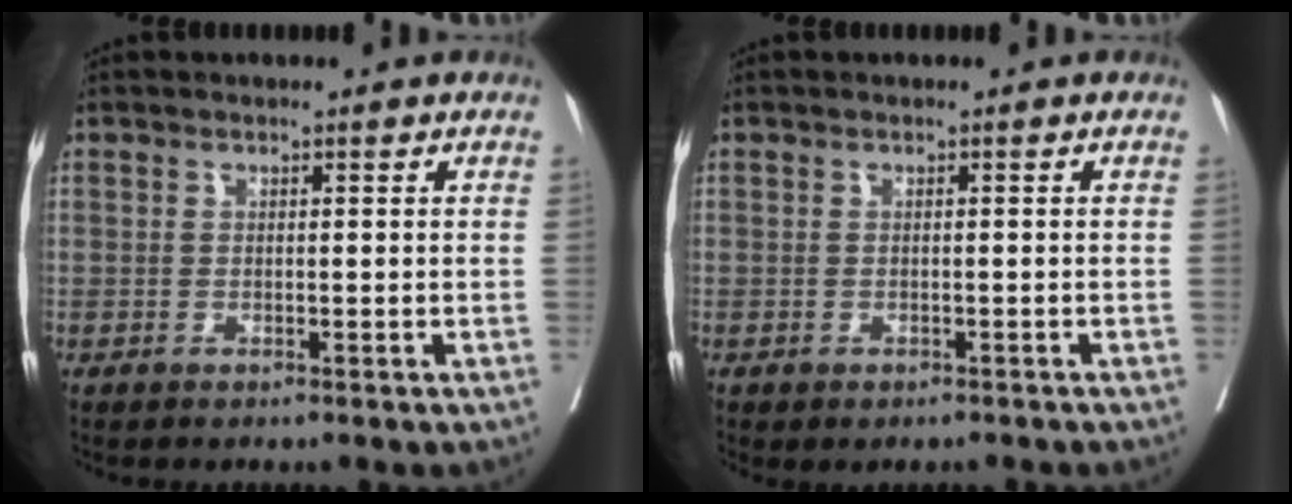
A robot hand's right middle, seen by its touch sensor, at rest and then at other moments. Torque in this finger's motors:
{"motor_torque": [1.02, -1.12, 0.27, 0.19]}